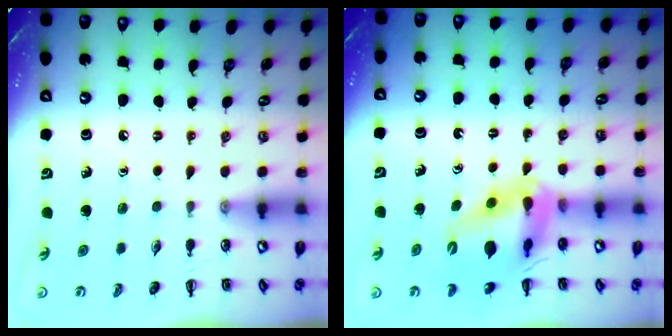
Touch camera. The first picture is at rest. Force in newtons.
{"total": 14.5, "press": 13.9, "slide": 4.2}